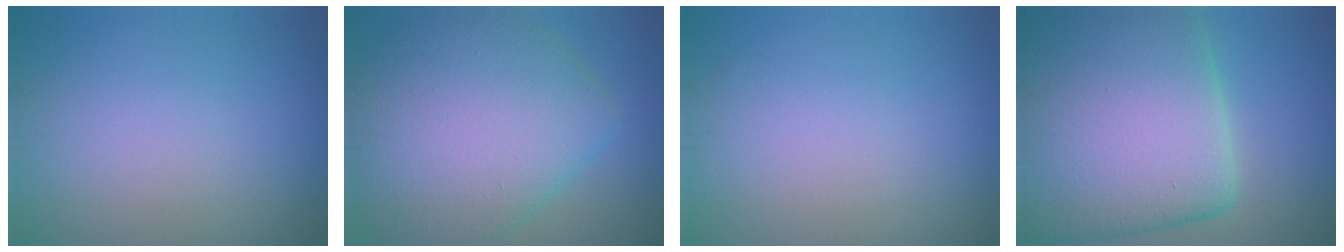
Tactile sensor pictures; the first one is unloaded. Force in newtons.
{"total": 10.7, "press": 10.7, "slide": 0.4}
{"total": 0.0}
{"total": 16.8, "press": 16.8, "slide": 1.2}